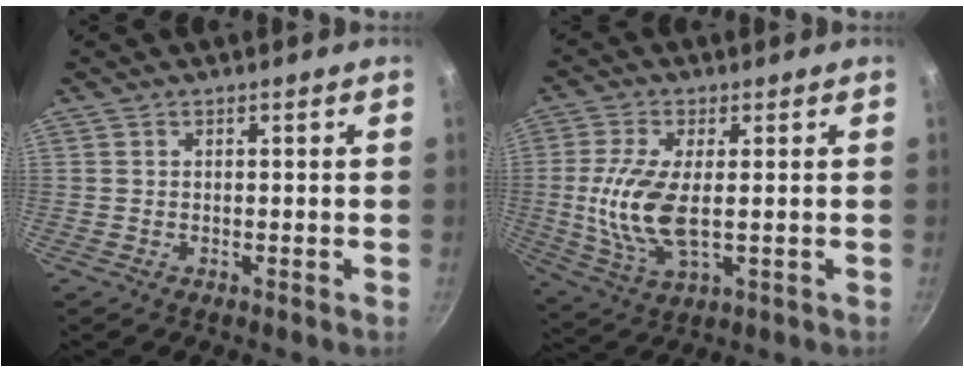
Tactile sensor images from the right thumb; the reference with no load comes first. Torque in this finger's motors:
{"motor_torque": [0.39, 0.30, 1.32, -0.95, 0.29]}